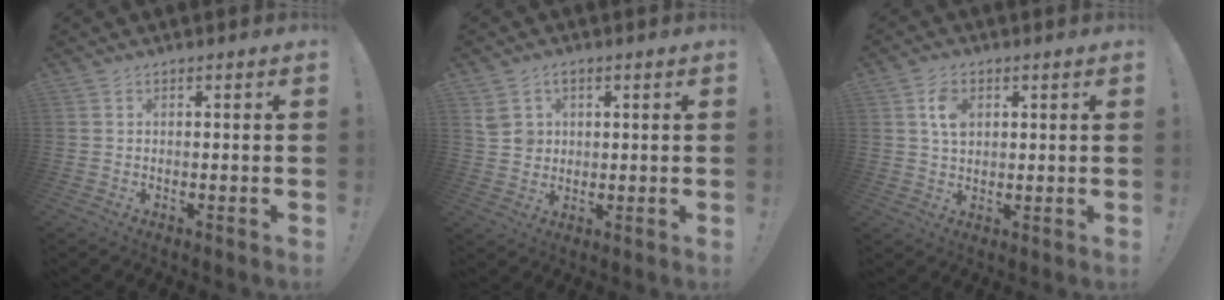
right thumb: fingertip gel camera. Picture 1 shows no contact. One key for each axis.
{"total": 5.0, "fx": 2.2, "fy": 4.2, "fz": 1.6, "tx": -0.024, "ty": -0.004, "tz": 0.042}
{"total": 6.0, "fx": 2.0, "fy": 4.3, "fz": 3.7, "tx": -0.061, "ty": 0.003, "tz": 0.037}